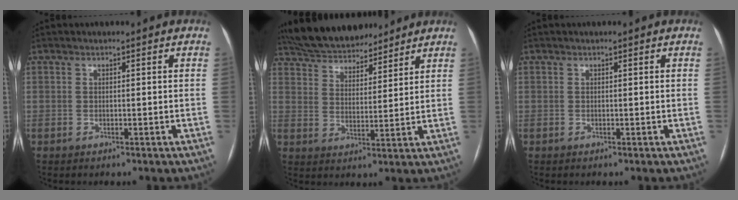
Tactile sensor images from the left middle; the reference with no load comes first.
{"total": 14.0, "force": [12.6, 3.9, 4.7], "torque": [-0.081, 0.023, 0.210]}
{"total": 0.0}